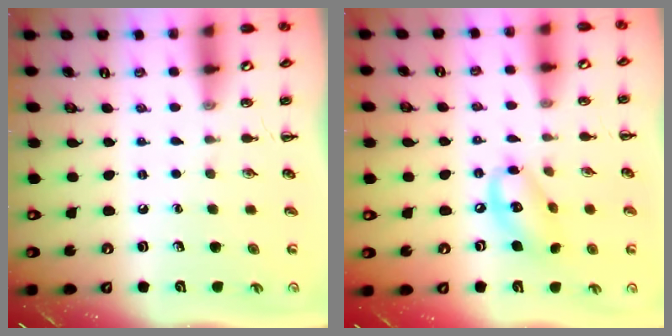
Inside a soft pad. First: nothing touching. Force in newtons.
{"total": 12.1, "press": 11.8, "slide": 2.4}